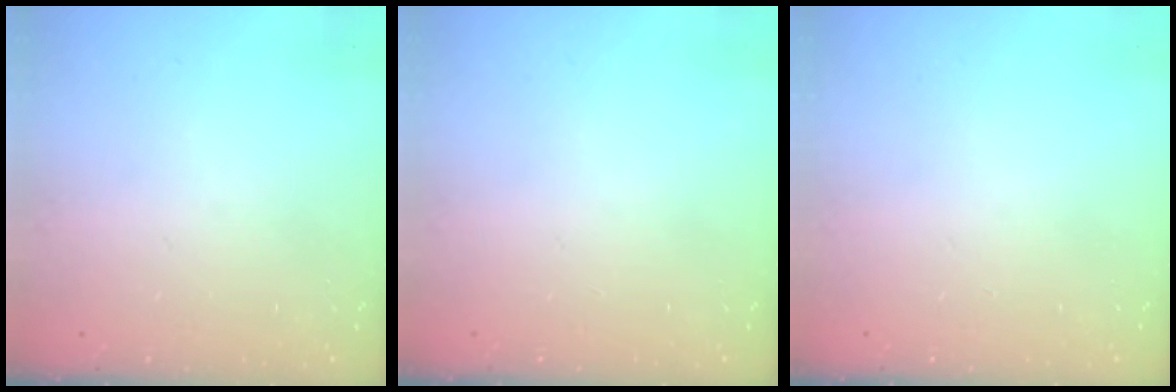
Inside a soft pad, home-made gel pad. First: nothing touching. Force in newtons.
{"total": 0.0}
{"total": 0.0}